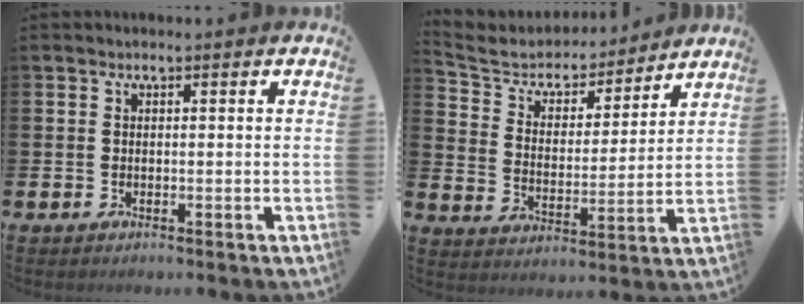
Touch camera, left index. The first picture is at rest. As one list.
[{"total": 5.8, "force": [5.2, 2.4, 0.6], "torque": [-0.047, -0.040, 0.085]}]